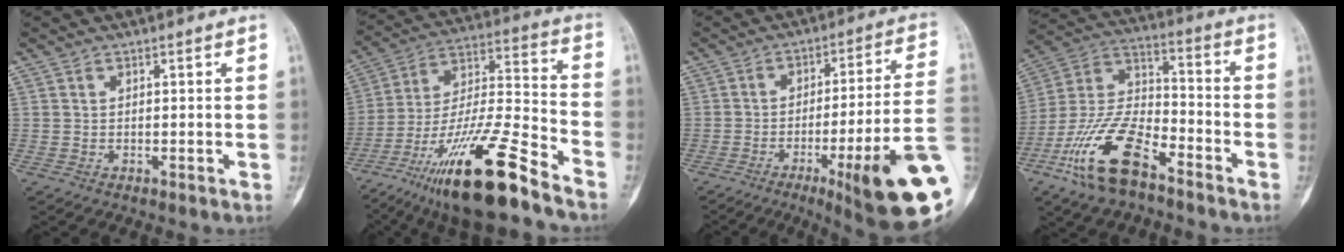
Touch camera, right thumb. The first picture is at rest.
{"total": 19.8, "force": [-13.0, 4.2, 14.3], "torque": [-0.263, 0.068, -0.225]}
{"total": 22.5, "force": [-7.8, 2.7, 20.9], "torque": [-0.236, 0.015, -0.107]}
{"total": 17.8, "force": [-10.3, 7.7, 12.3], "torque": [-0.242, 0.060, -0.200]}